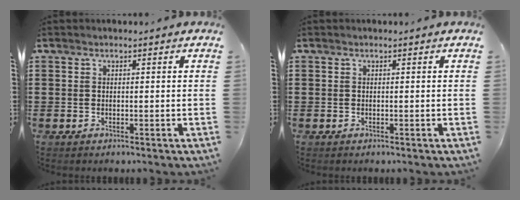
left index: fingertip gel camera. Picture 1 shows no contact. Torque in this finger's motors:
{"motor_torque": [0.21, 0.02, 0.02, -0.01]}